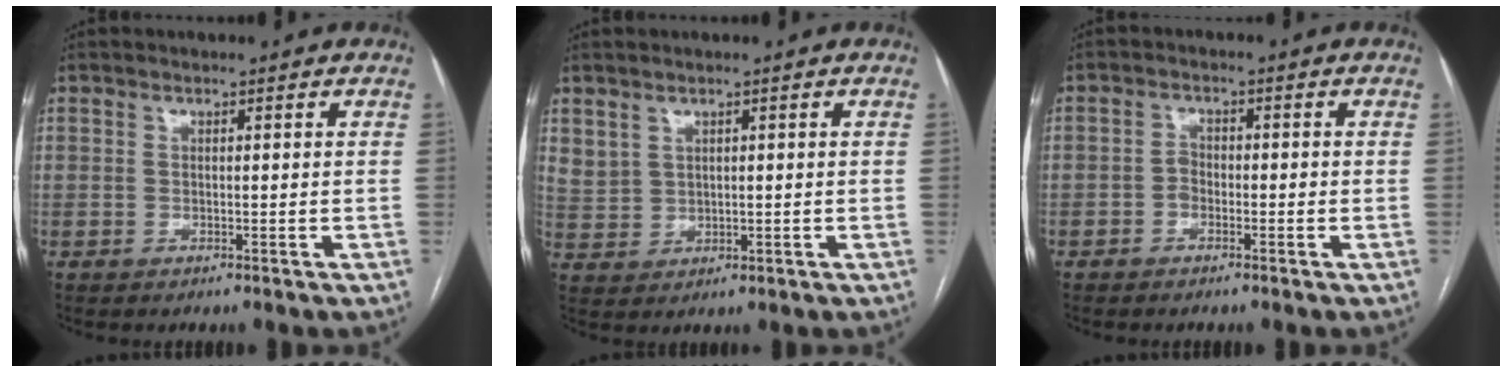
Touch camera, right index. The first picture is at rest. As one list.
[{"total": 3.8, "force": [2.4, 2.8, 1.1], "torque": [-0.024, 0.002, 0.060]}, {"total": 1.7, "force": [-0.8, 1.3, 0.8], "torque": [-0.009, 0.007, -0.016]}]